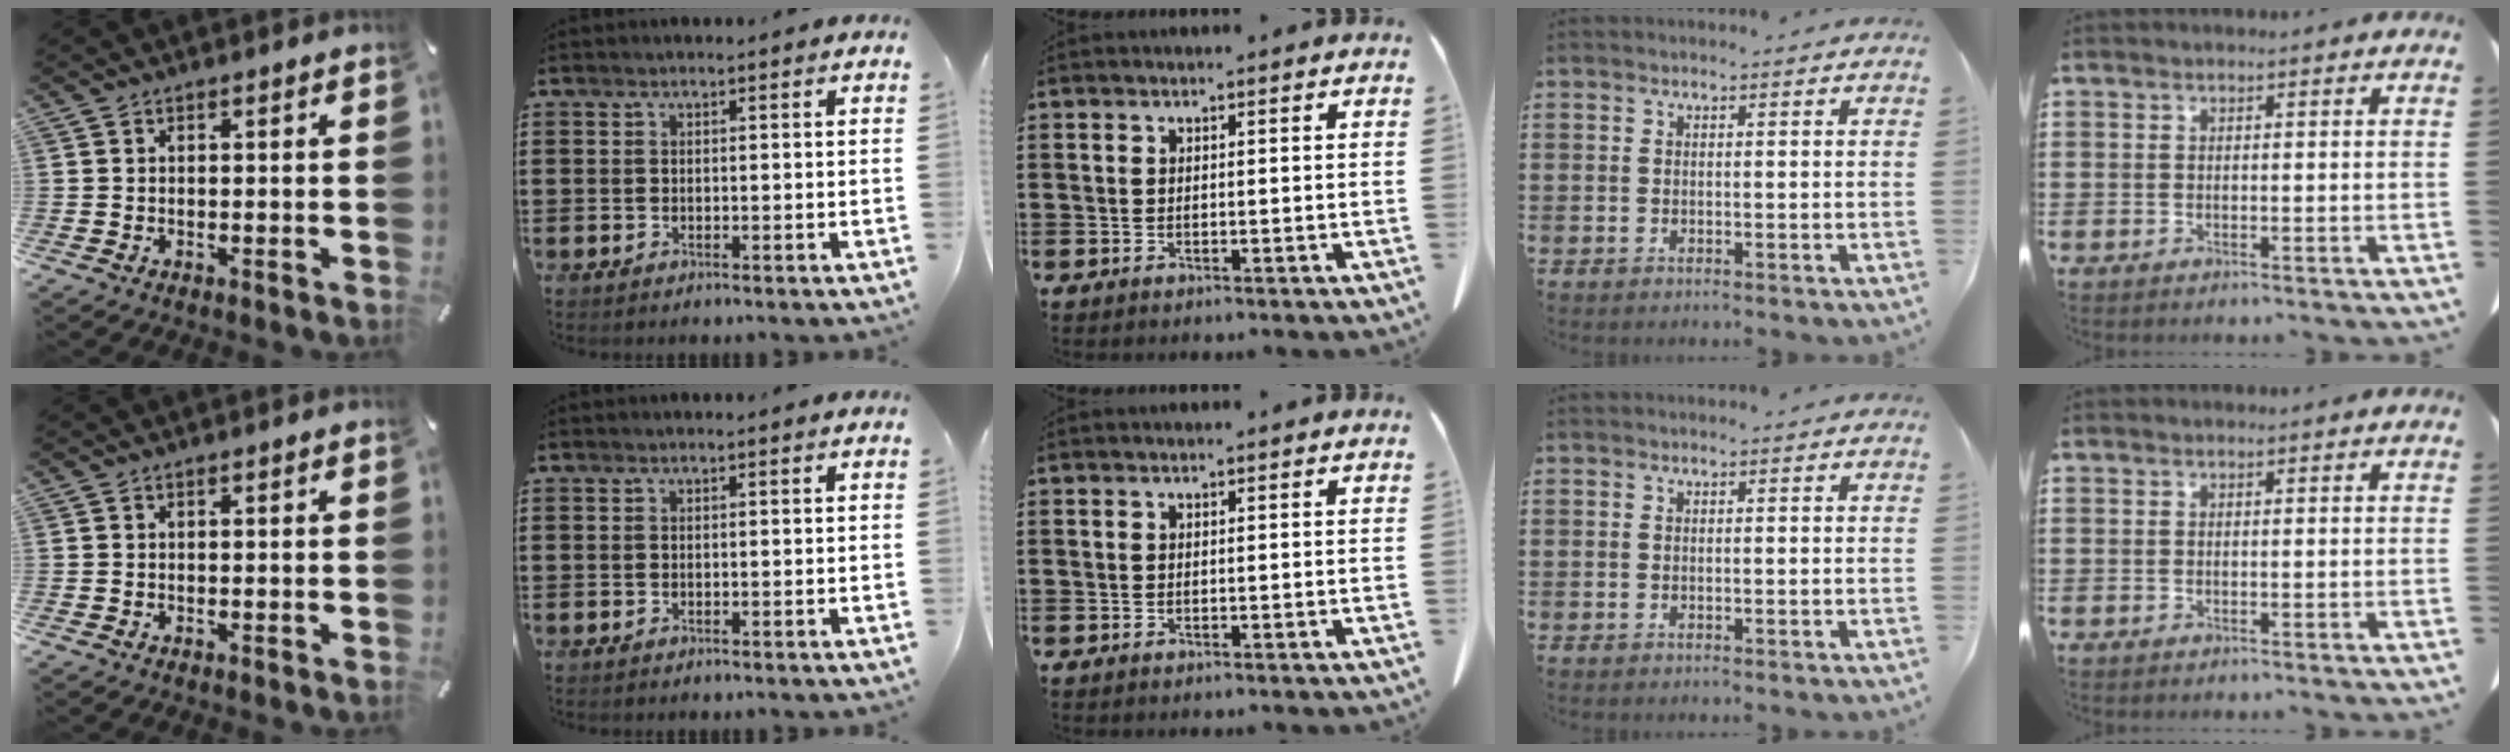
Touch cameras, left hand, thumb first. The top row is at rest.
{}